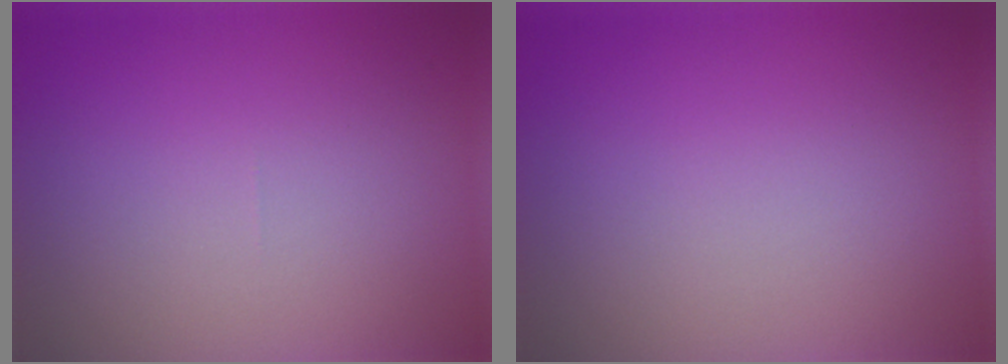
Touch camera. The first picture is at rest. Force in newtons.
{"total": 0.0}